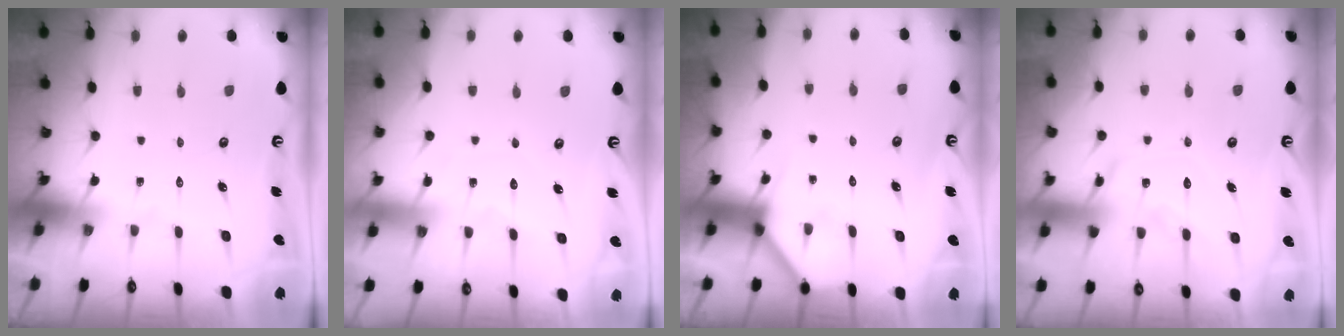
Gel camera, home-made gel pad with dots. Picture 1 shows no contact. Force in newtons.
{"total": 4.3, "press": 4.3, "slide": 0.4}
{"total": 4.3, "press": 4.2, "slide": 0.3}
{"total": 13.2, "press": 13.2, "slide": 1.2}